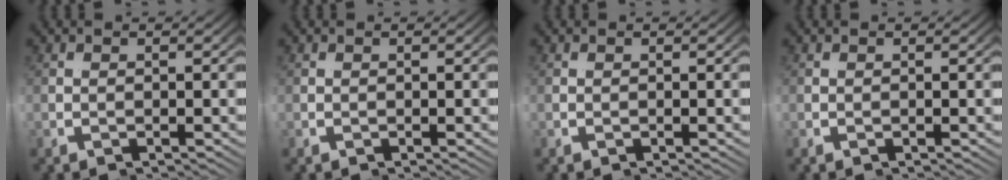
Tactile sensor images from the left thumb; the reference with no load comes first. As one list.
[{"total": 0.0}, {"total": 0.0}, {"total": 0.0}]